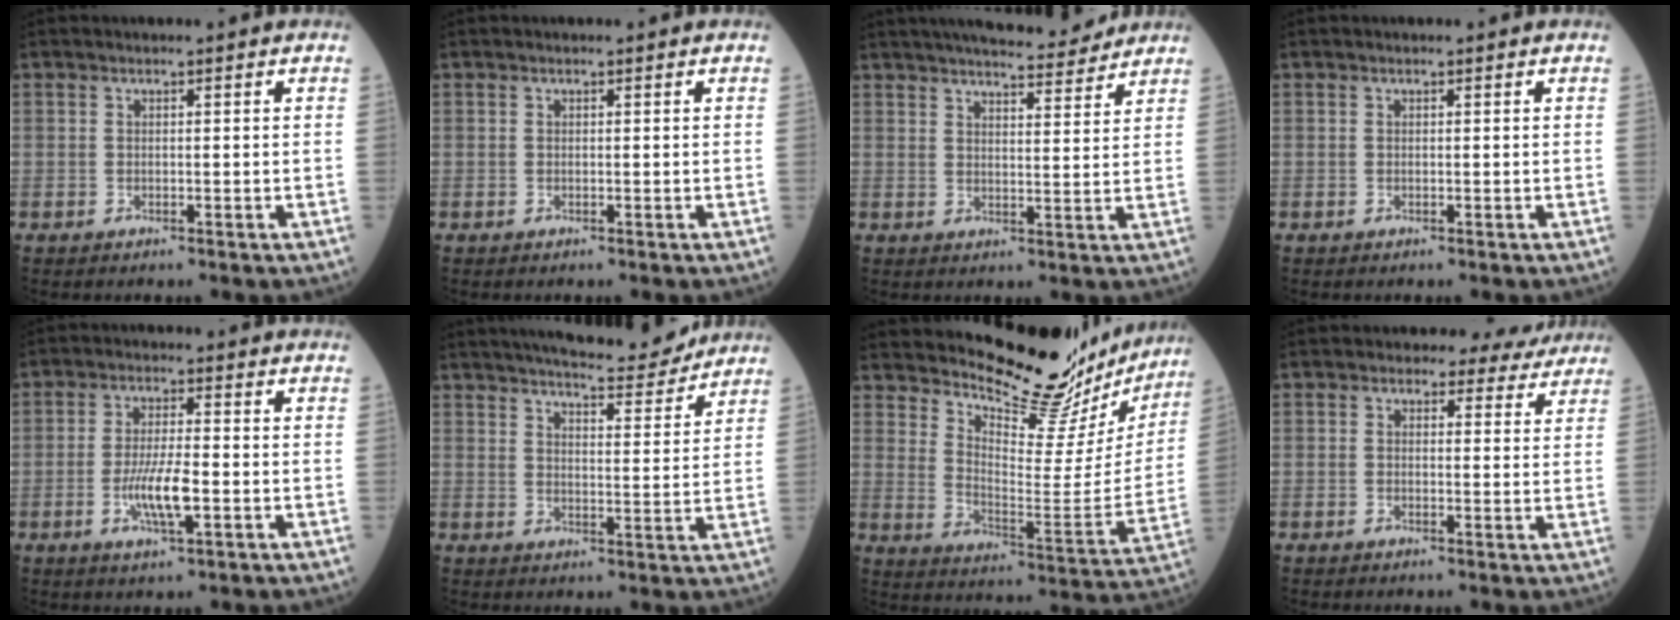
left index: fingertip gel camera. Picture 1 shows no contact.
{"total": 0.0}
{"total": 11.8, "force": [10.7, 1.5, 4.8], "torque": [-0.062, 0.004, 0.143]}
{"total": 0.0}
{"total": 6.4, "force": [-1.8, 1.1, 6.0], "torque": [-0.116, -0.009, -0.033]}
{"total": 12.4, "force": [11.4, 1.3, 4.6], "torque": [-0.062, -0.003, 0.154]}
{"total": 22.0, "force": [20.6, 4.1, 6.5], "torque": [-0.095, -0.083, 0.272]}
{"total": 4.9, "force": [4.4, 2.2, 0.0], "torque": [0.021, -0.001, 0.033]}